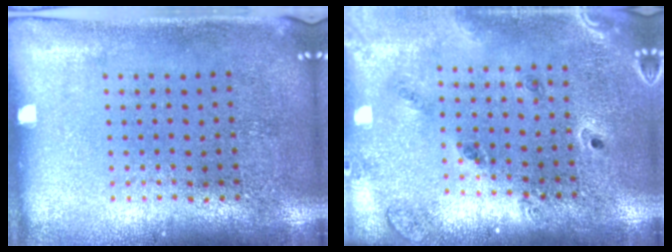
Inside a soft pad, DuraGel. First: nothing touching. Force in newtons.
{"total": 1.4, "press": 1.4, "slide": 0.3}